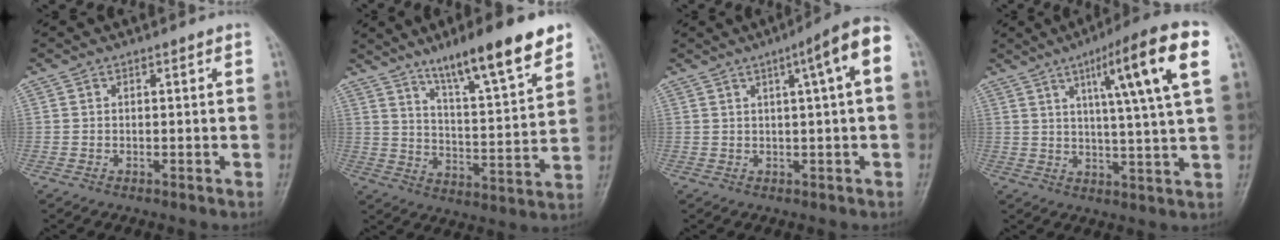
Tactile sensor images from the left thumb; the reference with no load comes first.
{"total": 17.3, "force": [11.7, 3.1, 12.4], "torque": [-0.170, -0.058, 0.189]}
{"total": 8.2, "force": [2.2, 0.8, 7.8], "torque": [-0.116, 0.022, 0.026]}
{"total": 16.1, "force": [6.1, 1.3, 14.8], "torque": [-0.227, -0.006, 0.088]}